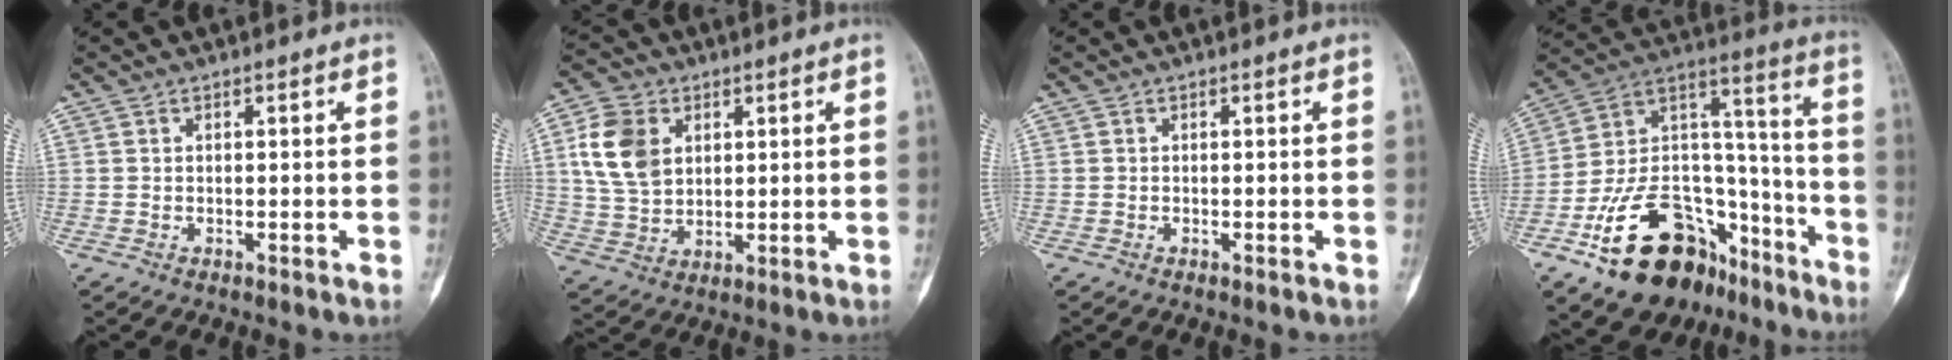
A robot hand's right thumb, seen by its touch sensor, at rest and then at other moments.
{"total": 11.0, "force": [3.2, 7.9, 6.9], "torque": [-0.122, -0.005, 0.065]}
{"total": 0.0}
{"total": 26.7, "force": [-15.4, 15.5, 15.4], "torque": [-0.237, 0.102, -0.250]}